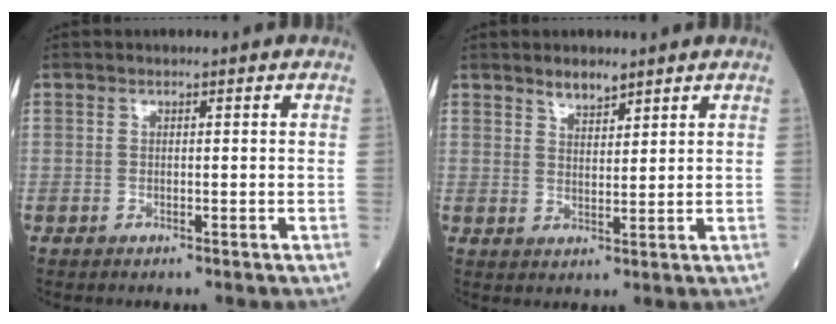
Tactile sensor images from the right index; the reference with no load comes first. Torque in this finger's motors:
{"motor_torque": [0.44, 0.32, -0.01, 0.01]}